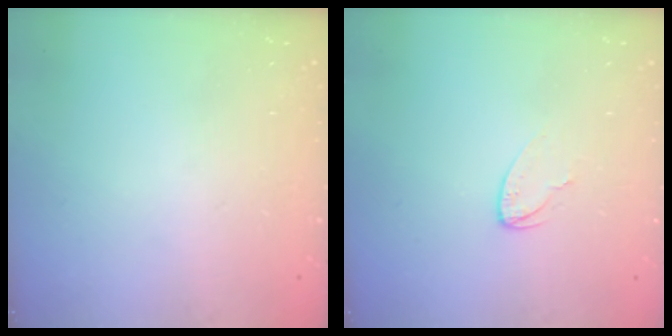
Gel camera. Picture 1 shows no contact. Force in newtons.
{"total": 4.0, "press": 4.0, "slide": 0.3}